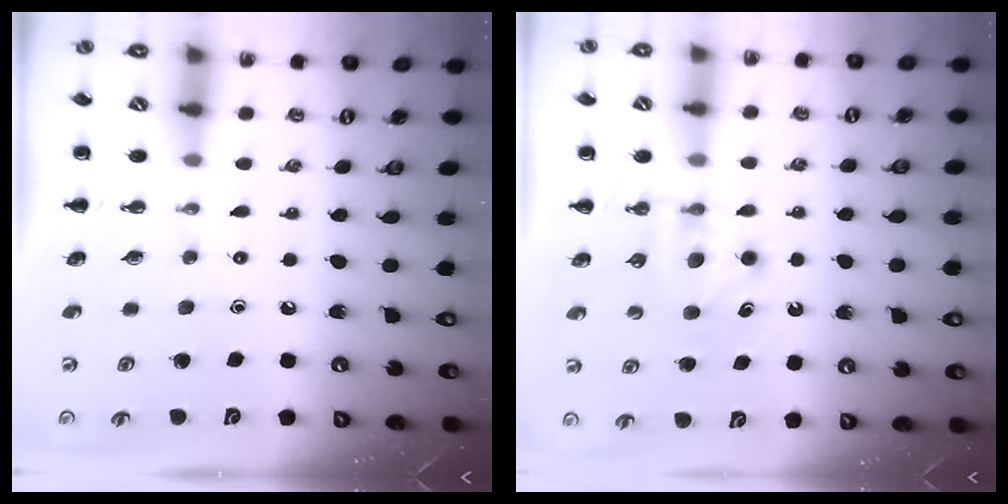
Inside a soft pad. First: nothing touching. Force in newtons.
{"total": 5.7, "press": 5.5, "slide": 1.5}